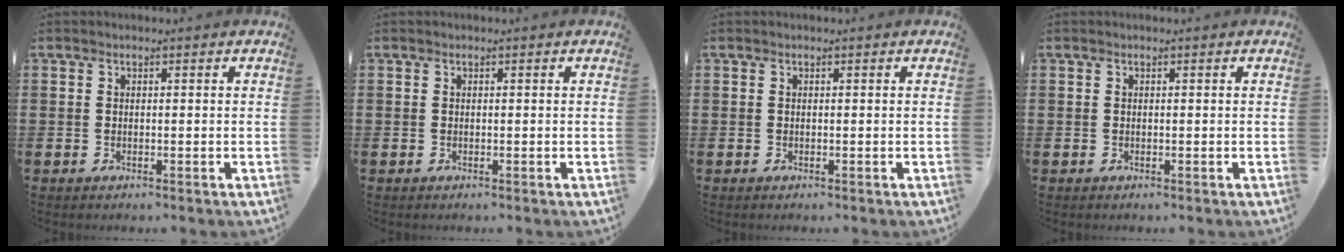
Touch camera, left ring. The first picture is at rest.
{"total": 0.0}
{"total": 0.0}
{"total": 0.0}